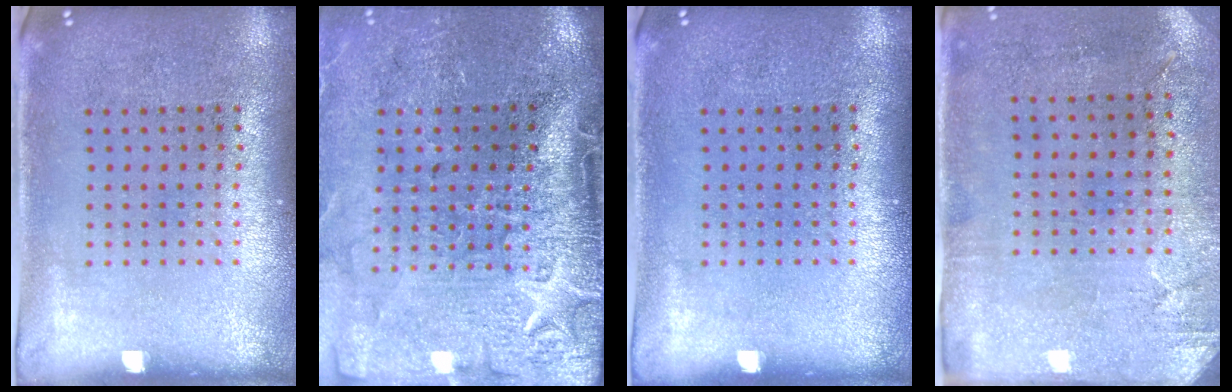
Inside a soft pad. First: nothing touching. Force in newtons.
{"total": 4.5, "press": 3.8, "slide": 2.6}
{"total": 0.0}
{"total": 2.8, "press": 2.3, "slide": 1.7}